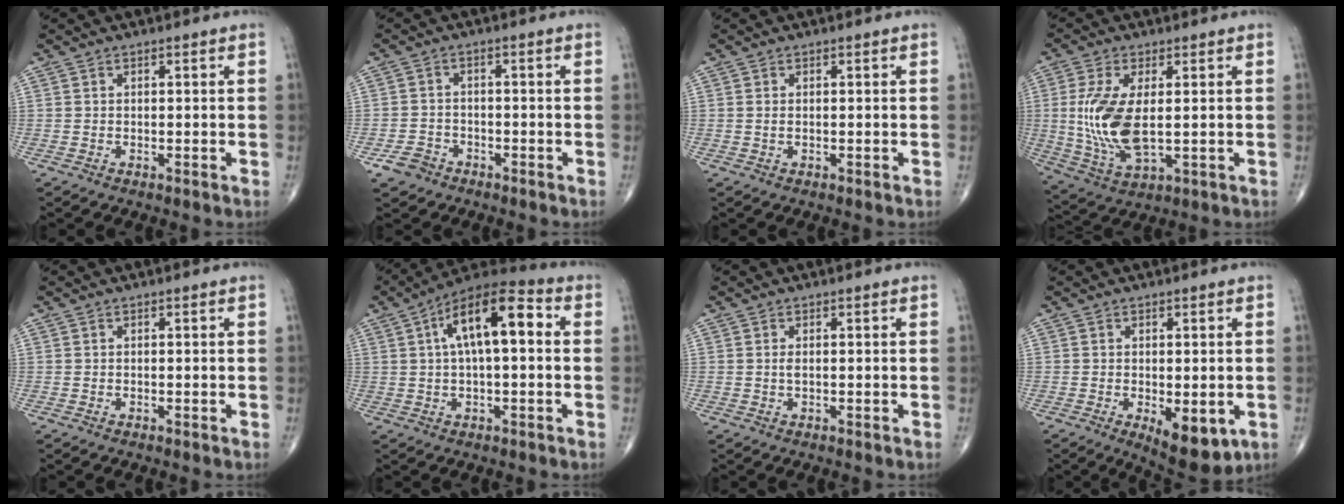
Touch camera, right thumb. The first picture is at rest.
{"total": 3.8, "force": [-2.4, 2.7, 0.9], "torque": [-0.007, 0.017, -0.042]}
{"total": 0.5, "force": [0.1, 0.3, 0.5], "torque": [-0.013, 0.001, 0.003]}
{"total": 13.2, "force": [0.5, 5.9, 11.8], "torque": [-0.261, -0.015, 0.022]}
{"total": 0.0}
{"total": 13.9, "force": [2.7, 5.7, 12.5], "torque": [-0.203, 0.037, 0.036]}
{"total": 0.8, "force": [0.1, 0.2, 0.7], "torque": [-0.017, -0.002, 0.002]}
{"total": 8.4, "force": [-2.5, 3.8, 7.1], "torque": [-0.088, -0.015, -0.025]}